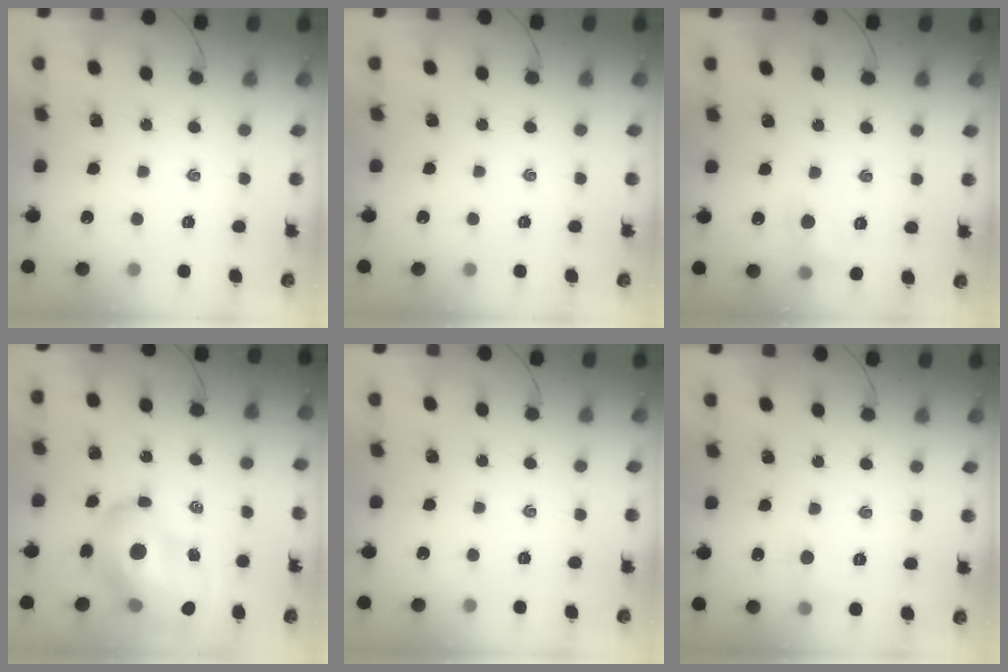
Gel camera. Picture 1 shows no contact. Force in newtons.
{"total": 0.0}
{"total": 5.7, "press": 5.4, "slide": 1.7}
{"total": 19.5, "press": 18.6, "slide": 5.7}
{"total": 0.0}
{"total": 5.2, "press": 5.0, "slide": 1.6}